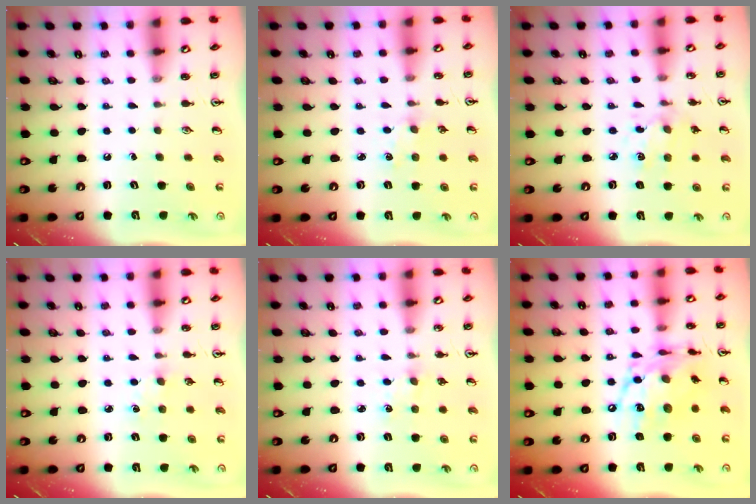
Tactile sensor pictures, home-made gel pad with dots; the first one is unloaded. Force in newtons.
{"total": 0.7, "press": 0.7, "slide": 0.2}
{"total": 2.1, "press": 2.1, "slide": 0.4}
{"total": 2.7, "press": 2.7, "slide": 0.4}
{"total": 2.1, "press": 2.1, "slide": 0.3}
{"total": 14.4, "press": 14.4, "slide": 1.1}